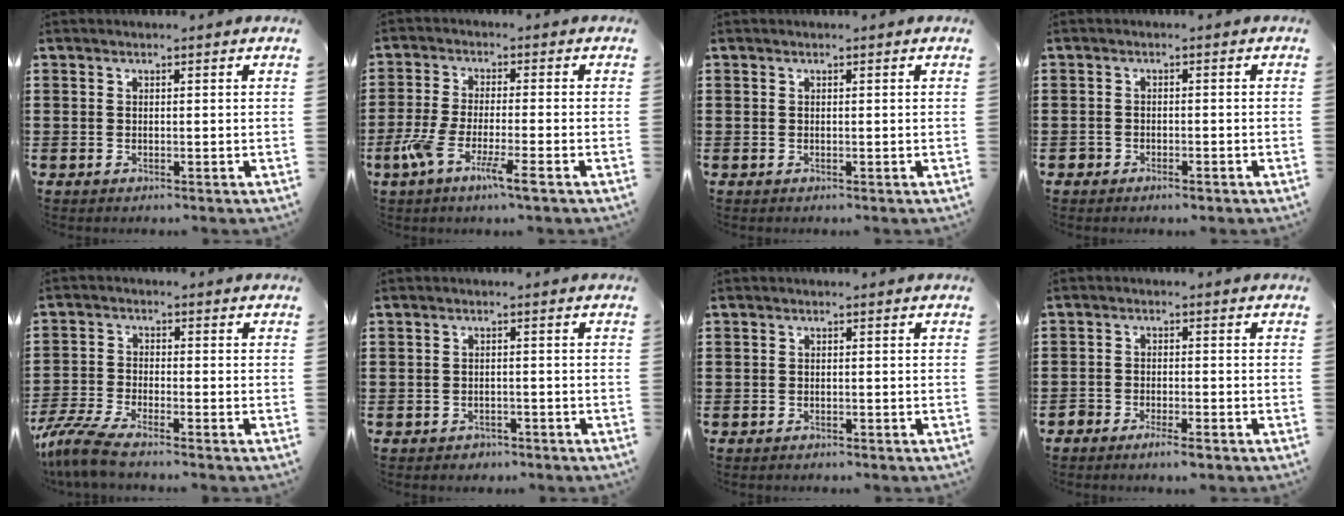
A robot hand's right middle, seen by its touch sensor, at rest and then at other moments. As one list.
[{"total": 6.5, "force": [-3.7, 0.7, 5.3], "torque": [-0.119, -0.015, -0.073]}, {"total": 0.0}, {"total": 1.4, "force": [-1.2, 0.7, 0.3], "torque": [-0.010, 0.002, -0.027]}, {"total": 5.6, "force": [-5.0, 0.5, 2.6], "torque": [-0.077, -0.017, -0.102]}, {"total": 1.3, "force": [-1.2, 0.5, -0.1], "torque": [-0.006, 0.000, -0.028]}, {"total": 0.8, "force": [-0.8, 0.3, 0.0], "torque": [-0.003, 0.000, -0.017]}, {"total": 2.5, "force": [-2.2, 0.5, 1.1], "torque": [-0.019, 0.006, -0.043]}]